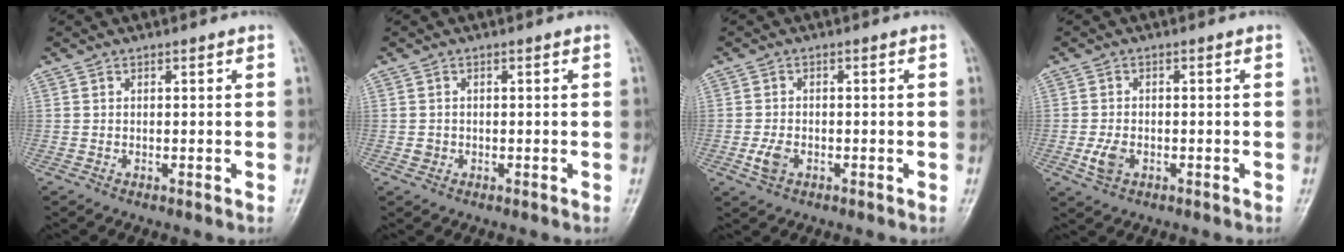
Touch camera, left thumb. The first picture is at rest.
{"total": 1.3, "force": [-0.3, 1.2, 0.3], "torque": [0.001, 0.003, -0.002]}
{"total": 3.1, "force": [-1.1, 2.1, 1.9], "torque": [-0.038, 0.002, -0.020]}
{"total": 3.4, "force": [-1.1, 2.4, 2.2], "torque": [-0.043, 0.000, -0.019]}